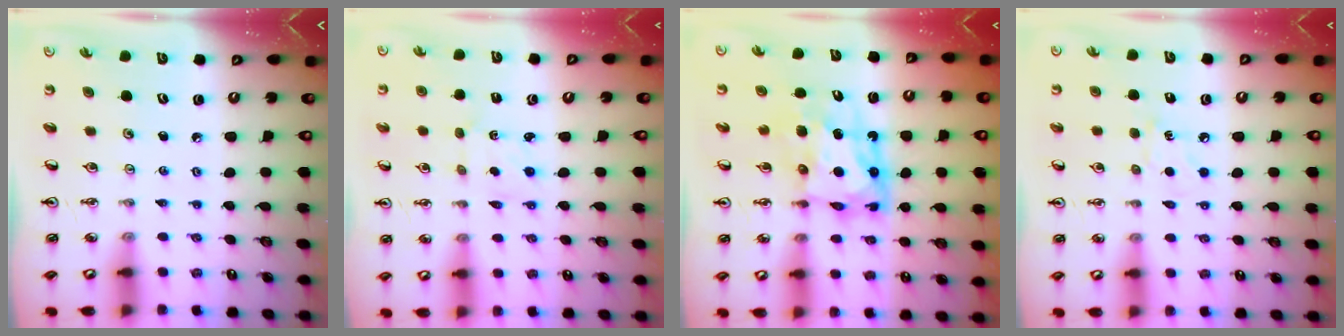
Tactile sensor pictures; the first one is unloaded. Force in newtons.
{"total": 1.3, "press": 1.2, "slide": 0.6}
{"total": 9.2, "press": 9.1, "slide": 1.5}
{"total": 6.9, "press": 6.8, "slide": 1.0}